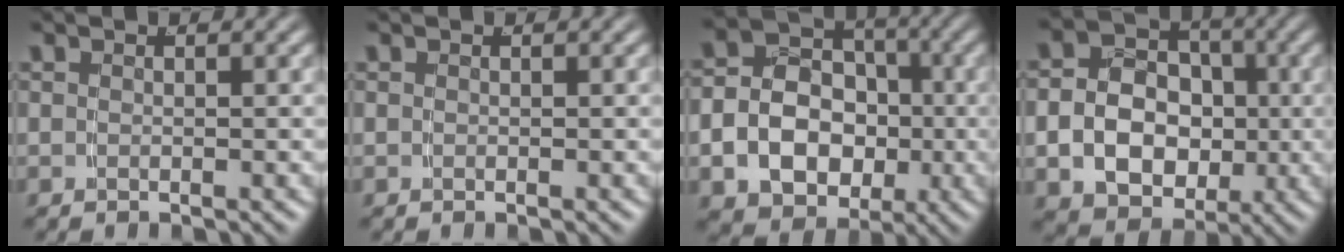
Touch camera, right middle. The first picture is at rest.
{"total": 0.0}
{"total": 12.8, "force": [-2.6, 11.1, 5.8], "torque": [-0.120, -0.040, -0.046]}
{"total": 11.3, "force": [-1.6, 9.8, 5.4], "torque": [-0.116, -0.038, -0.029]}